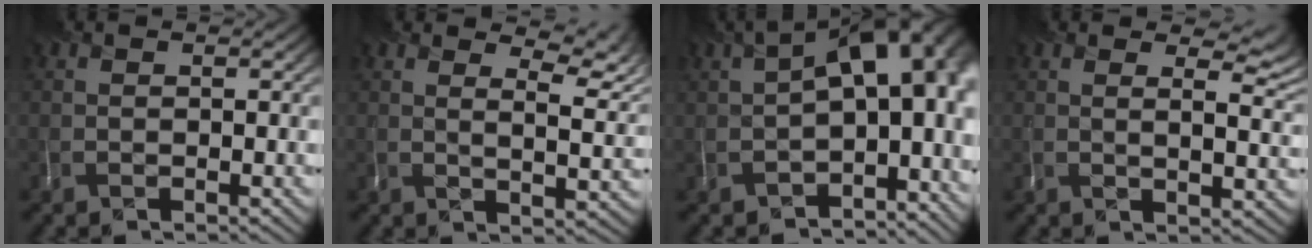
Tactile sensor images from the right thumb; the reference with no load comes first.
{"total": 7.0, "force": [4.2, 2.1, 5.2], "torque": [-0.071, 0.013, 0.064]}
{"total": 14.2, "force": [-1.2, 7.6, 11.9], "torque": [-0.148, 0.000, 0.011]}
{"total": 5.3, "force": [2.5, 1.7, 4.3], "torque": [-0.060, 0.003, 0.042]}